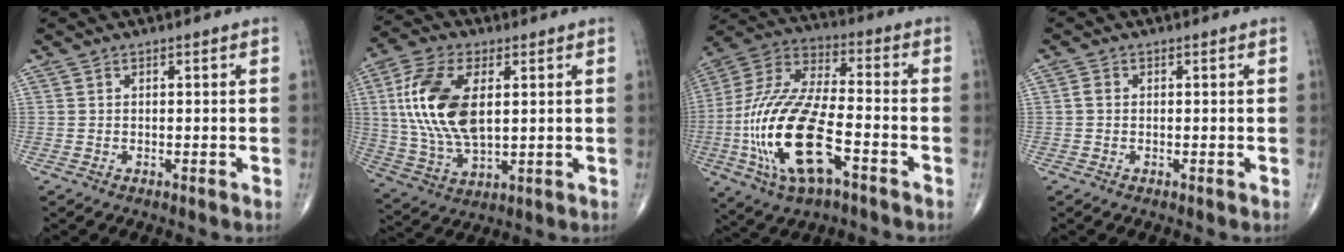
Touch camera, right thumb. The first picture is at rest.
{"total": 16.6, "force": [3.1, 8.5, 13.9], "torque": [-0.284, -0.004, 0.061]}
{"total": 22.5, "force": [-6.9, 9.2, 19.4], "torque": [-0.423, 0.023, -0.121]}
{"total": 1.1, "force": [-0.1, 0.8, 0.7], "torque": [-0.011, 0.001, -0.004]}